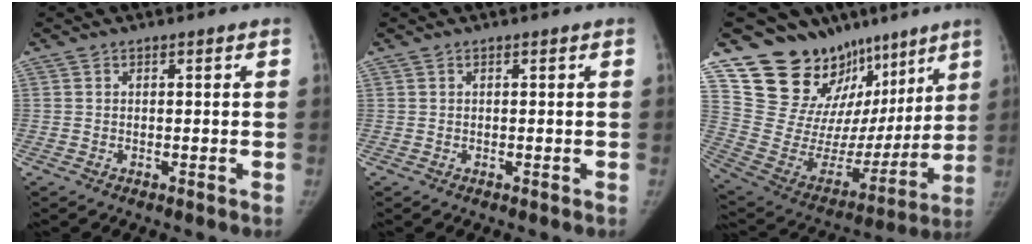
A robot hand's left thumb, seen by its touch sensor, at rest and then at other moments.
{"total": 0.0}
{"total": 23.1, "force": [15.9, 13.9, 9.4], "torque": [-0.091, -0.069, 0.262]}